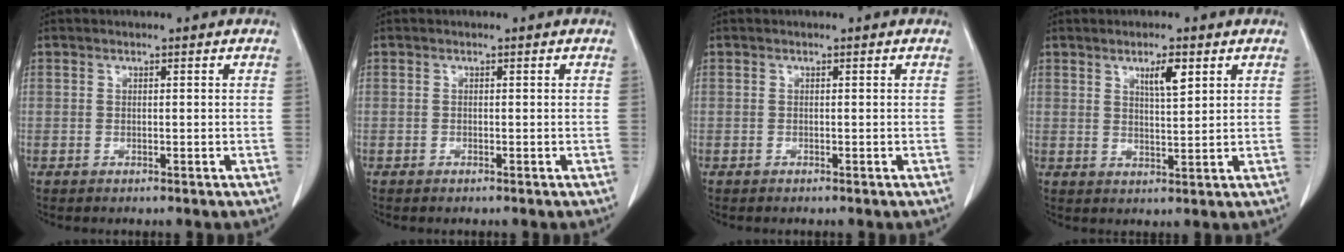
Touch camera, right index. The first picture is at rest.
{"total": 0.0}
{"total": 0.0}
{"total": 4.1, "force": [2.1, 0.7, 3.4], "torque": [-0.060, -0.001, 0.038]}